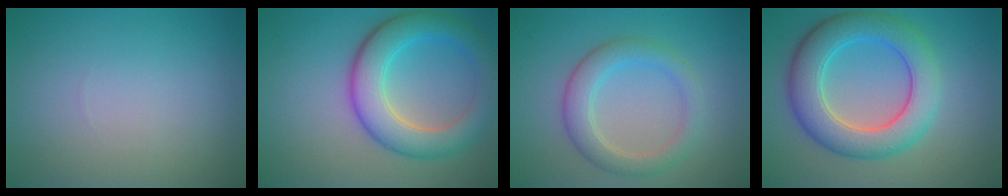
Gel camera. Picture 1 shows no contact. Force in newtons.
{"total": 6.6, "press": 6.6, "slide": 0.3}
{"total": 3.6, "press": 3.6, "slide": 0.1}
{"total": 7.3, "press": 7.3, "slide": 0.3}